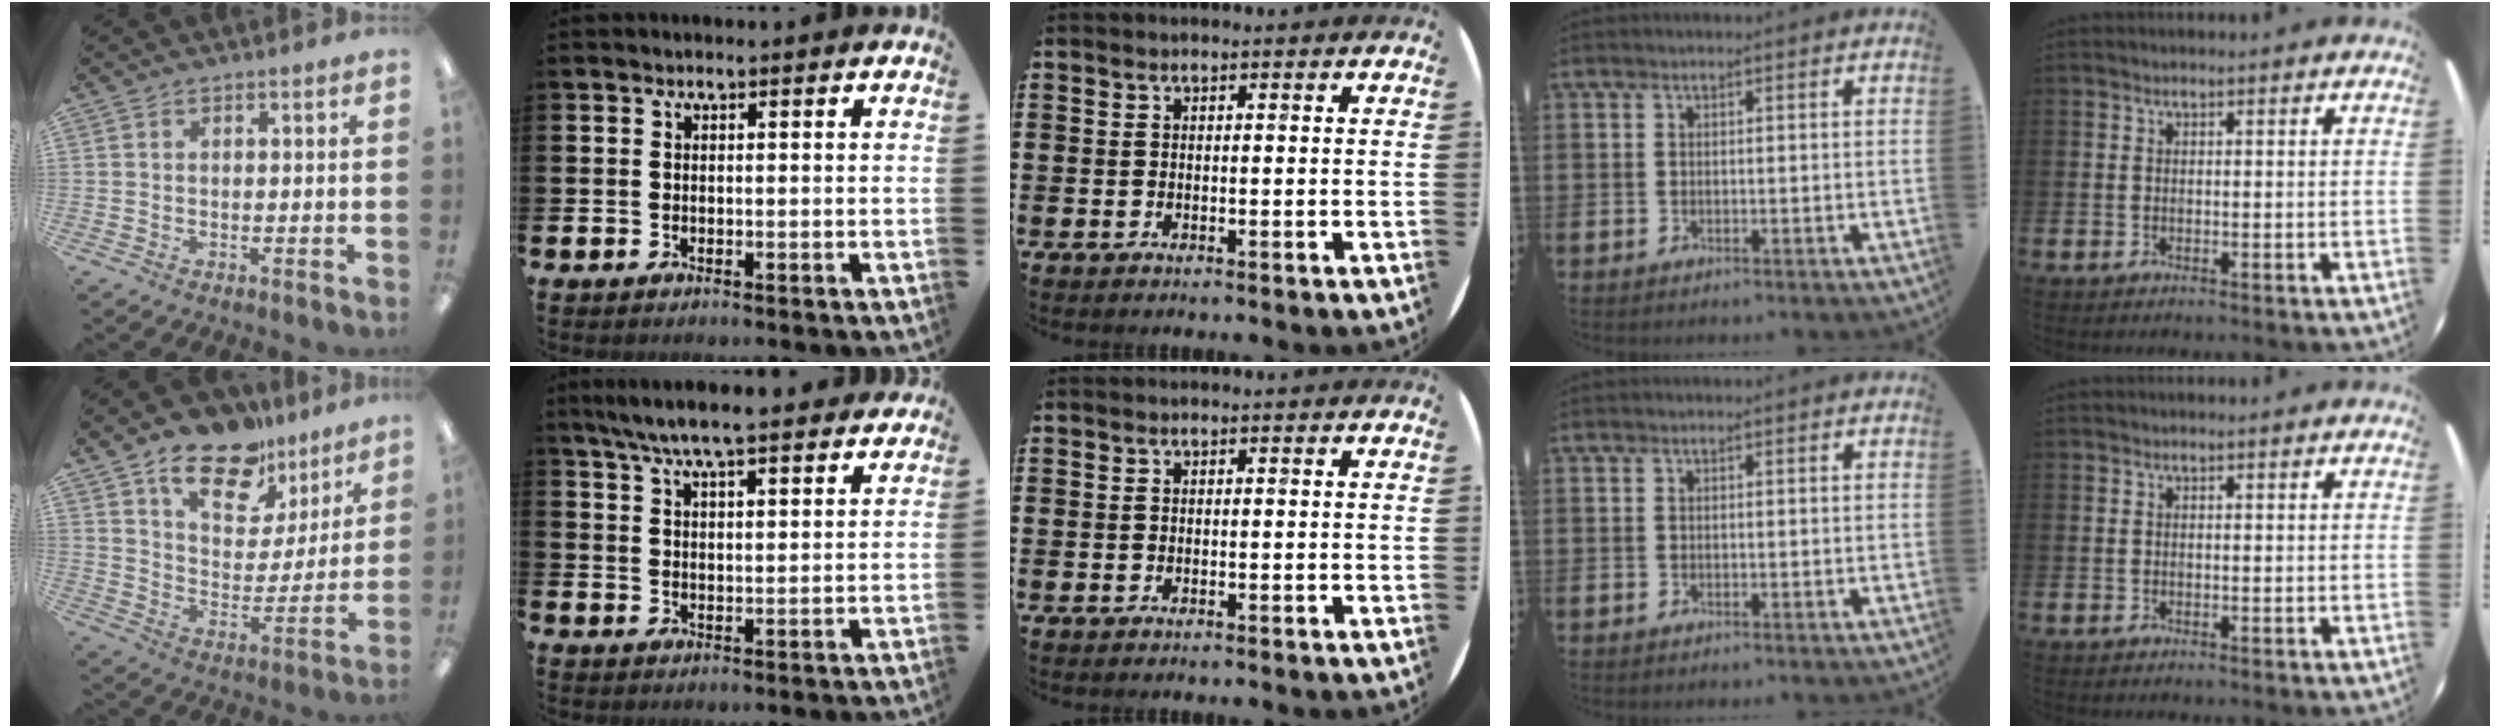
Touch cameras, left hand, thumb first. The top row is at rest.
{"thumb": {"total": 21.3, "force": [15.5, 9.9, 10.9], "torque": [-0.203, -0.092, 0.276]}, "index": {"total": 7.3, "force": [6.8, 0.7, 2.5], "torque": [-0.067, -0.027, 0.123]}}